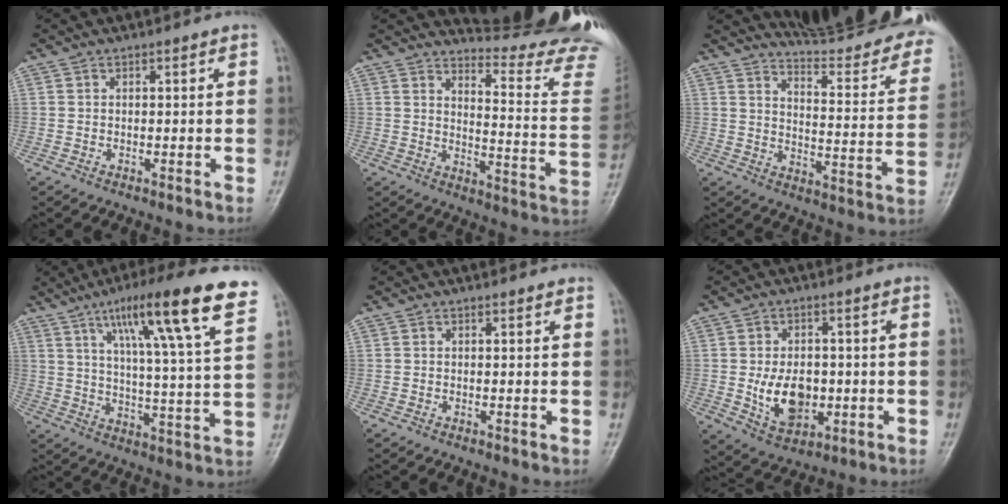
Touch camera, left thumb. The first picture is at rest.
{"total": 19.1, "force": [18.8, 0.0, 3.2], "torque": [-0.017, -0.225, 0.218]}
{"total": 23.9, "force": [21.8, 2.9, 9.5], "torque": [-0.097, -0.179, 0.269]}
{"total": 19.7, "force": [11.3, 2.0, 16.0], "torque": [-0.228, -0.034, 0.167]}
{"total": 1.1, "force": [1.1, 0.2, 0.2], "torque": [-0.005, -0.002, 0.010]}
{"total": 9.1, "force": [-0.9, 6.1, 6.6], "torque": [-0.090, -0.007, -0.002]}